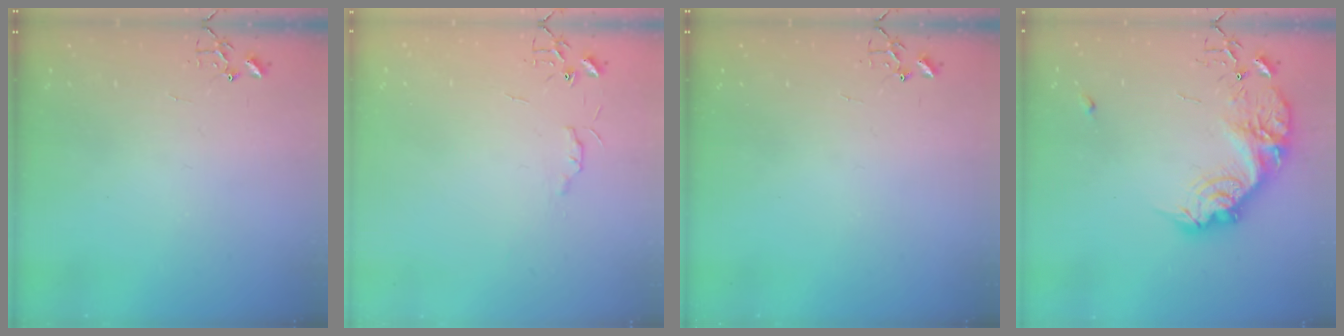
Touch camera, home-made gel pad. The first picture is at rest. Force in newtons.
{"total": 4.3, "press": 4.2, "slide": 0.6}
{"total": 0.0}
{"total": 18.5, "press": 18.5, "slide": 1.0}